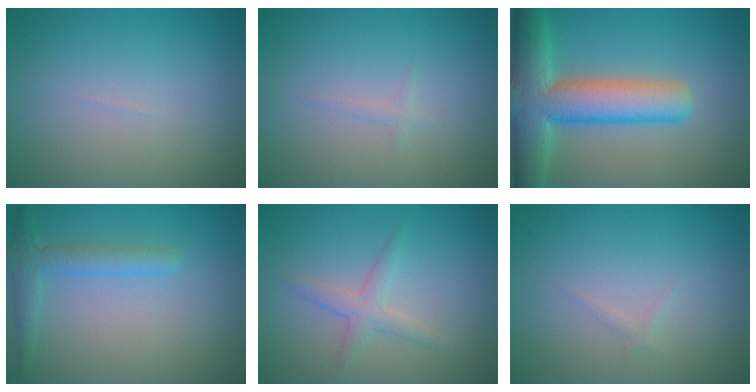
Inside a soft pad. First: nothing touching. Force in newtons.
{"total": 0.7, "press": 0.6, "slide": 0.1}
{"total": 8.8, "press": 8.8, "slide": 0.6}
{"total": 1.7, "press": 1.7, "slide": 0.1}
{"total": 1.9, "press": 1.9, "slide": 0.0}
{"total": 0.6, "press": 0.6, "slide": 0.1}